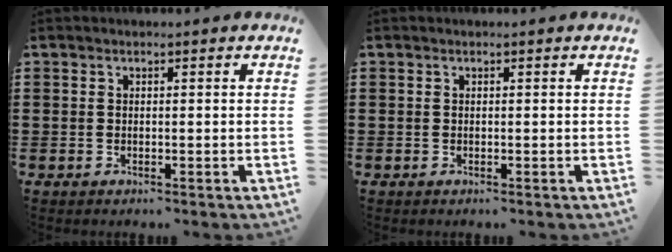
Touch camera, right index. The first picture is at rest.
{"total": 0.0}